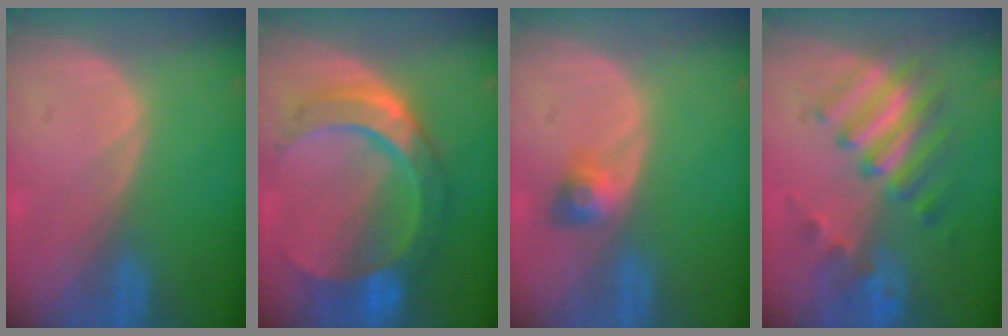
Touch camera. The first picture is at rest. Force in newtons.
{"total": 9.8, "press": 9.8, "slide": 0.9}
{"total": 3.0, "press": 2.6, "slide": 1.3}
{"total": 7.5, "press": 7.5, "slide": 0.9}